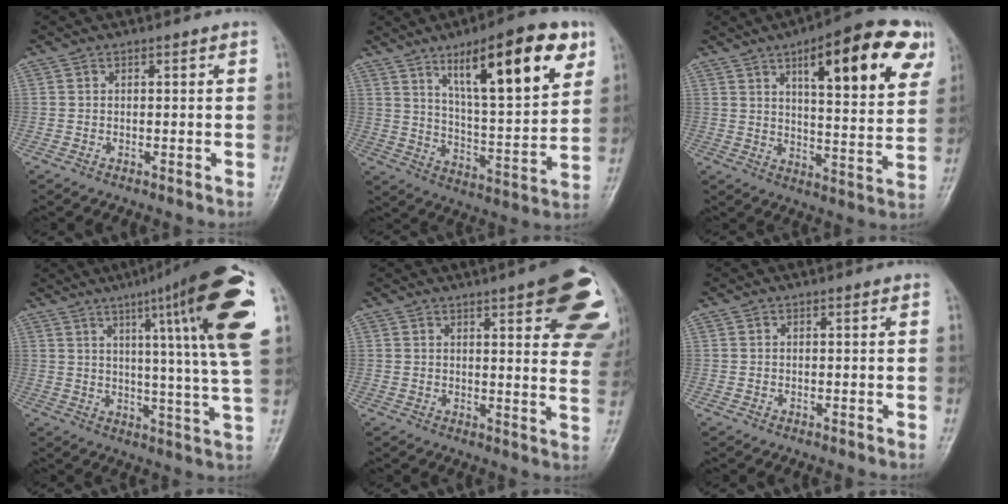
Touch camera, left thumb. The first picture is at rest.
{"total": 21.1, "force": [10.7, 5.9, 17.2], "torque": [-0.224, -0.039, 0.168]}
{"total": 20.8, "force": [9.6, 6.3, 17.4], "torque": [-0.202, -0.021, 0.129]}
{"total": 22.5, "force": [9.5, 1.6, 20.3], "torque": [-0.271, -0.025, 0.124]}
{"total": 20.1, "force": [9.7, 5.3, 16.8], "torque": [-0.170, -0.023, 0.109]}
{"total": 0.0}